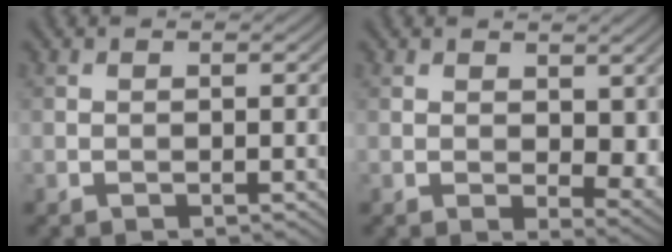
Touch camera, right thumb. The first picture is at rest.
{"total": 5.4, "force": [1.6, 3.1, 4.1], "torque": [-0.065, -0.010, 0.034]}